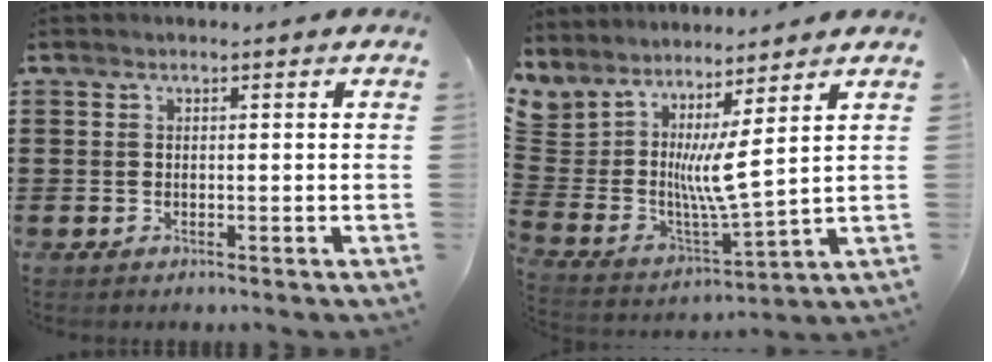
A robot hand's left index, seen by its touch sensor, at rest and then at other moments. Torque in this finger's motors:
{"motor_torque": [1.12, -1.02, 0.72, 0.21]}